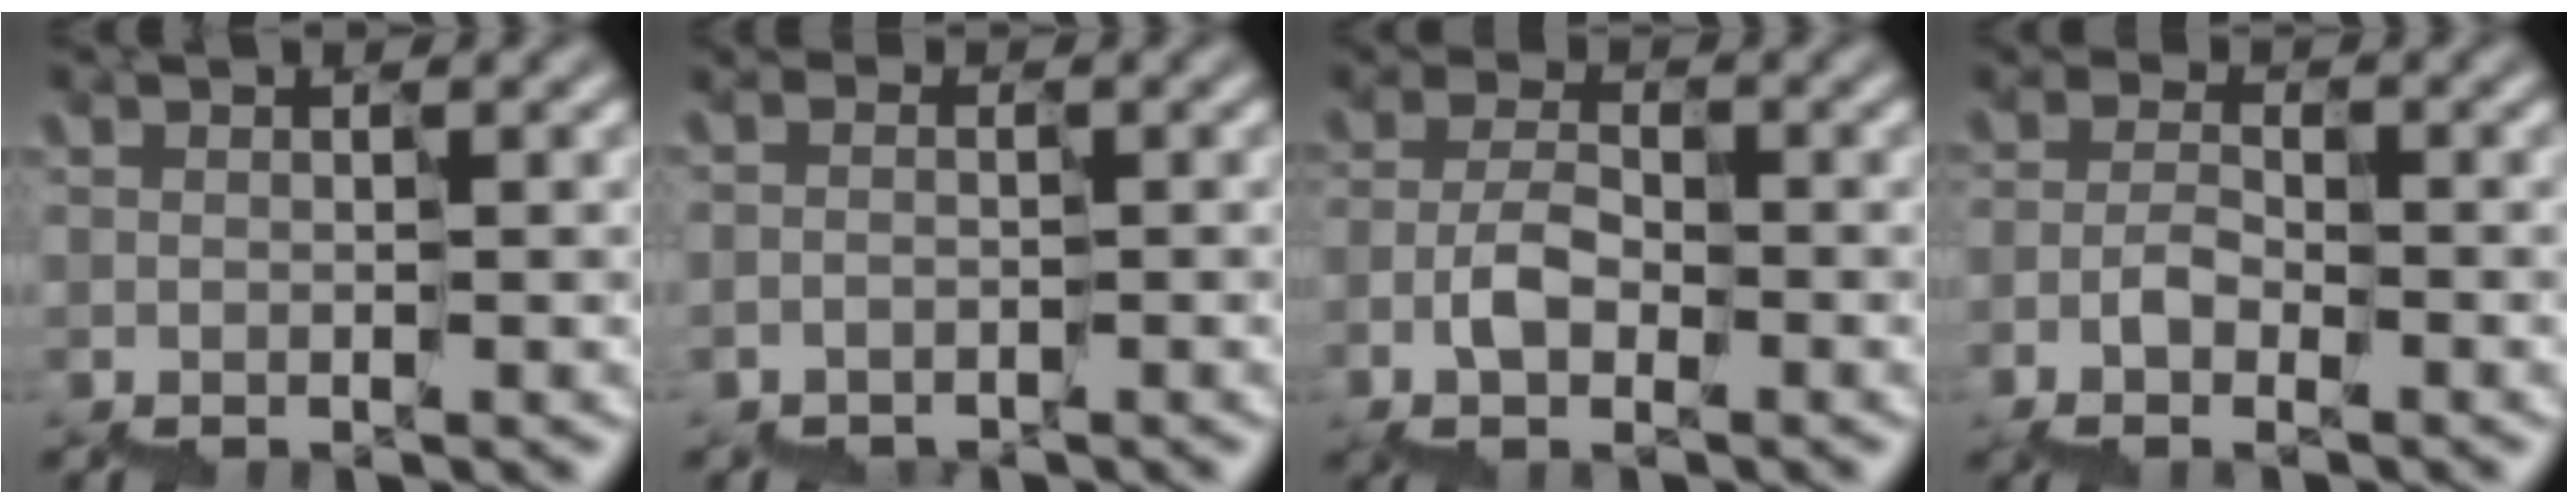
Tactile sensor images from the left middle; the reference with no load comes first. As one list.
[{"total": 2.0, "force": [-1.8, 0.3, -0.8], "torque": [0.003, 0.000, -0.026]}, {"total": 2.4, "force": [-1.5, 1.5, 1.2], "torque": [-0.025, 0.014, -0.025]}, {"total": 1.7, "force": [-1.4, 0.9, 0.4], "torque": [-0.013, 0.009, -0.024]}]